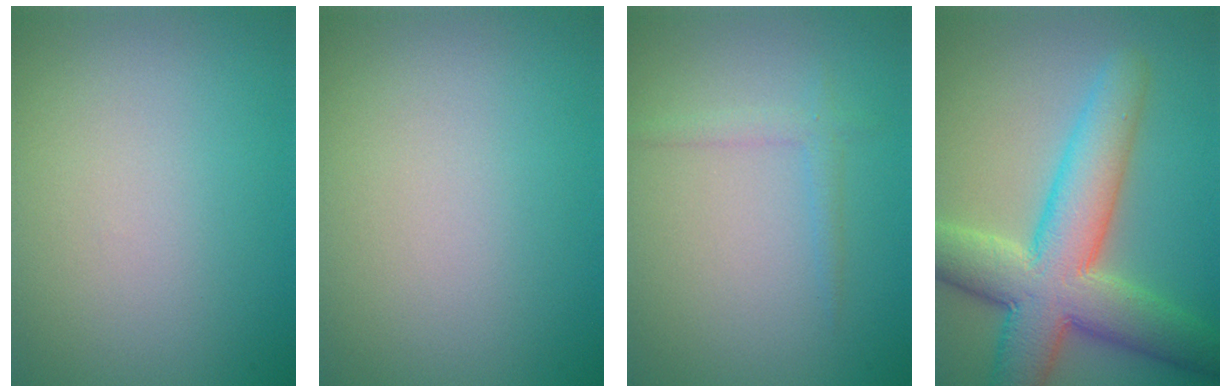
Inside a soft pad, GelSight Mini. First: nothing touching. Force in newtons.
{"total": 0.0}
{"total": 1.4, "press": 1.4, "slide": 0.0}
{"total": 9.7, "press": 9.7, "slide": 0.2}